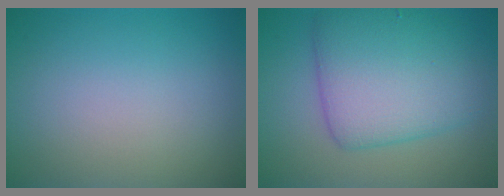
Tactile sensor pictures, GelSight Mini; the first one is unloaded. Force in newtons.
{"total": 7.3, "press": 7.3, "slide": 0.1}